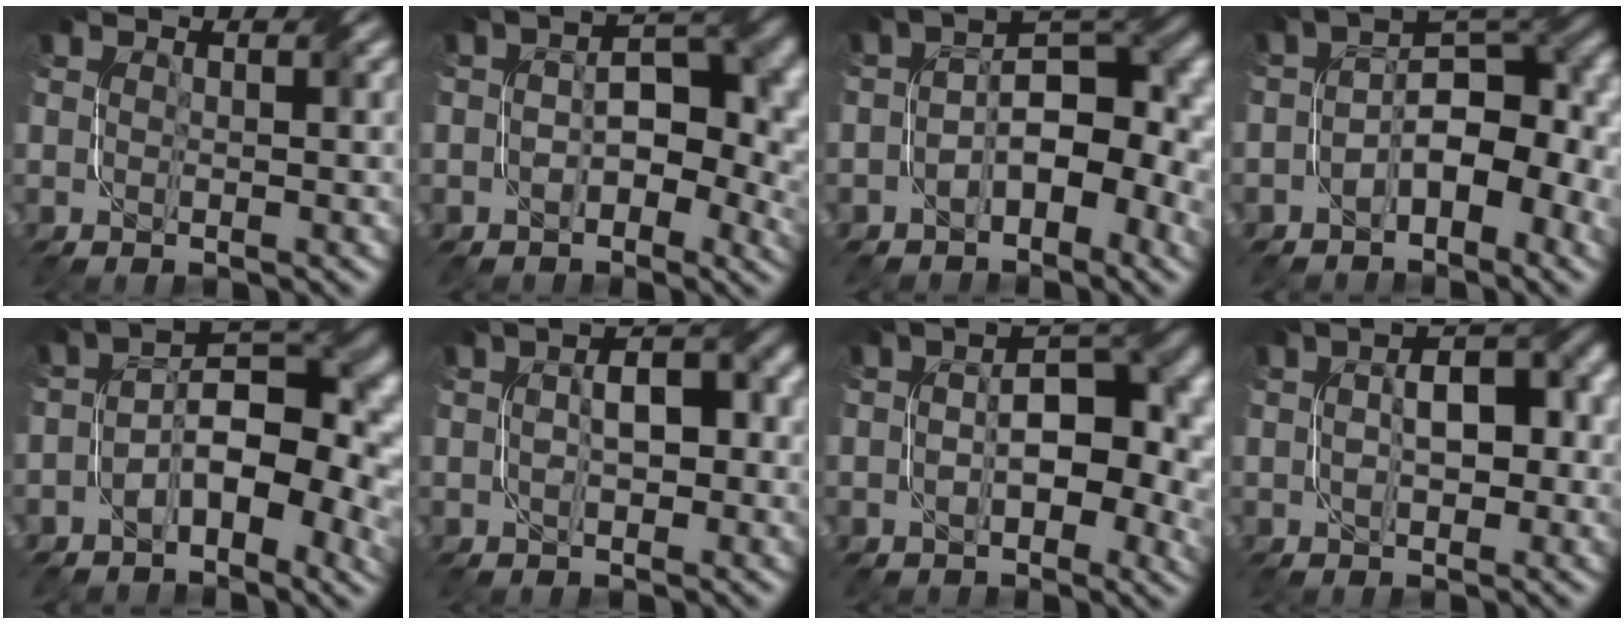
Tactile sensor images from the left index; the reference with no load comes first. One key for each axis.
{"total": 6.7, "fx": -0.9, "fy": 3.8, "fz": 5.4, "tx": -0.062, "ty": 0.008, "tz": -0.021}
{"total": 7.2, "fx": -1.8, "fy": 3.7, "fz": 5.9, "tx": -0.082, "ty": 0.015, "tz": -0.037}
{"total": 8.3, "fx": -2.3, "fy": 4.2, "fz": 6.8, "tx": -0.100, "ty": 0.015, "tz": -0.046}
{"total": 10.0, "fx": -2.2, "fy": 5.0, "fz": 8.4, "tx": -0.112, "ty": 0.011, "tz": -0.041}
{"total": 4.5, "fx": -0.4, "fy": 2.0, "fz": 4.0, "tx": -0.064, "ty": 0.007, "tz": -0.008}
{"total": 7.8, "fx": -0.4, "fy": 4.1, "fz": 6.6, "tx": -0.092, "ty": 0.009, "tz": -0.011}
{"total": 5.4, "fx": -0.5, "fy": 2.7, "fz": 4.7, "tx": -0.072, "ty": 0.010, "tz": -0.010}